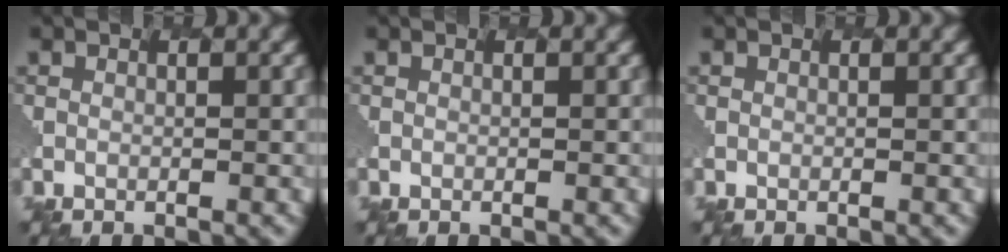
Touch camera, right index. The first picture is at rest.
{"total": 0.0}
{"total": 0.0}